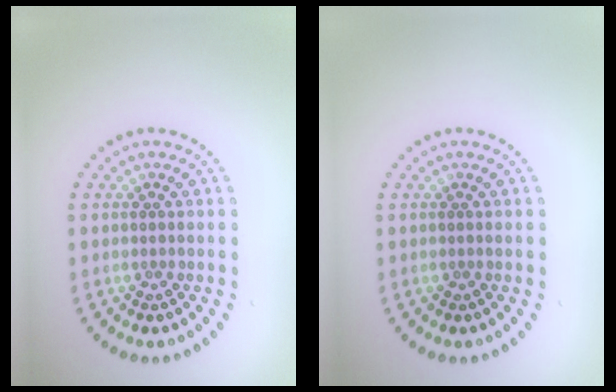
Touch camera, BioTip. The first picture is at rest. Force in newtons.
{"total": 0.0}